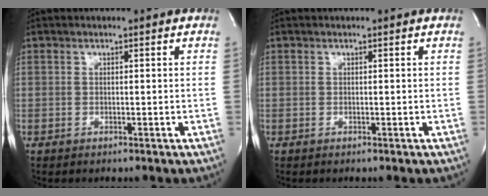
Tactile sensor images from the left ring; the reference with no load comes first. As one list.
[{"total": 0.0}]